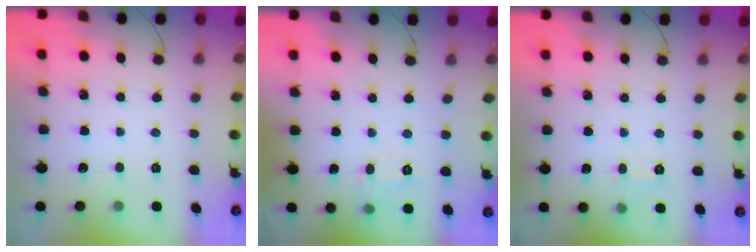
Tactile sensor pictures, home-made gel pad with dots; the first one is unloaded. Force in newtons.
{"total": 6.8, "press": 6.7, "slide": 1.4}
{"total": 5.9, "press": 5.7, "slide": 1.6}